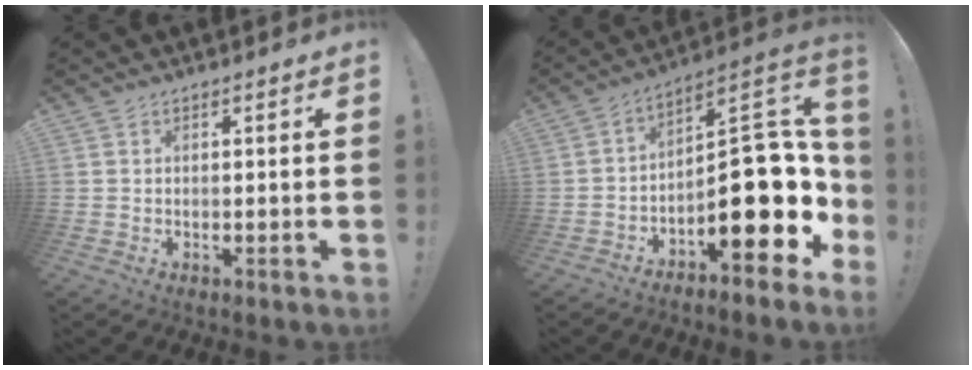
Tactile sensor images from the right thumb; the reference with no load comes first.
{"total": 20.1, "force": [-4.8, 9.3, 17.1], "torque": [-0.219, 0.023, -0.065]}